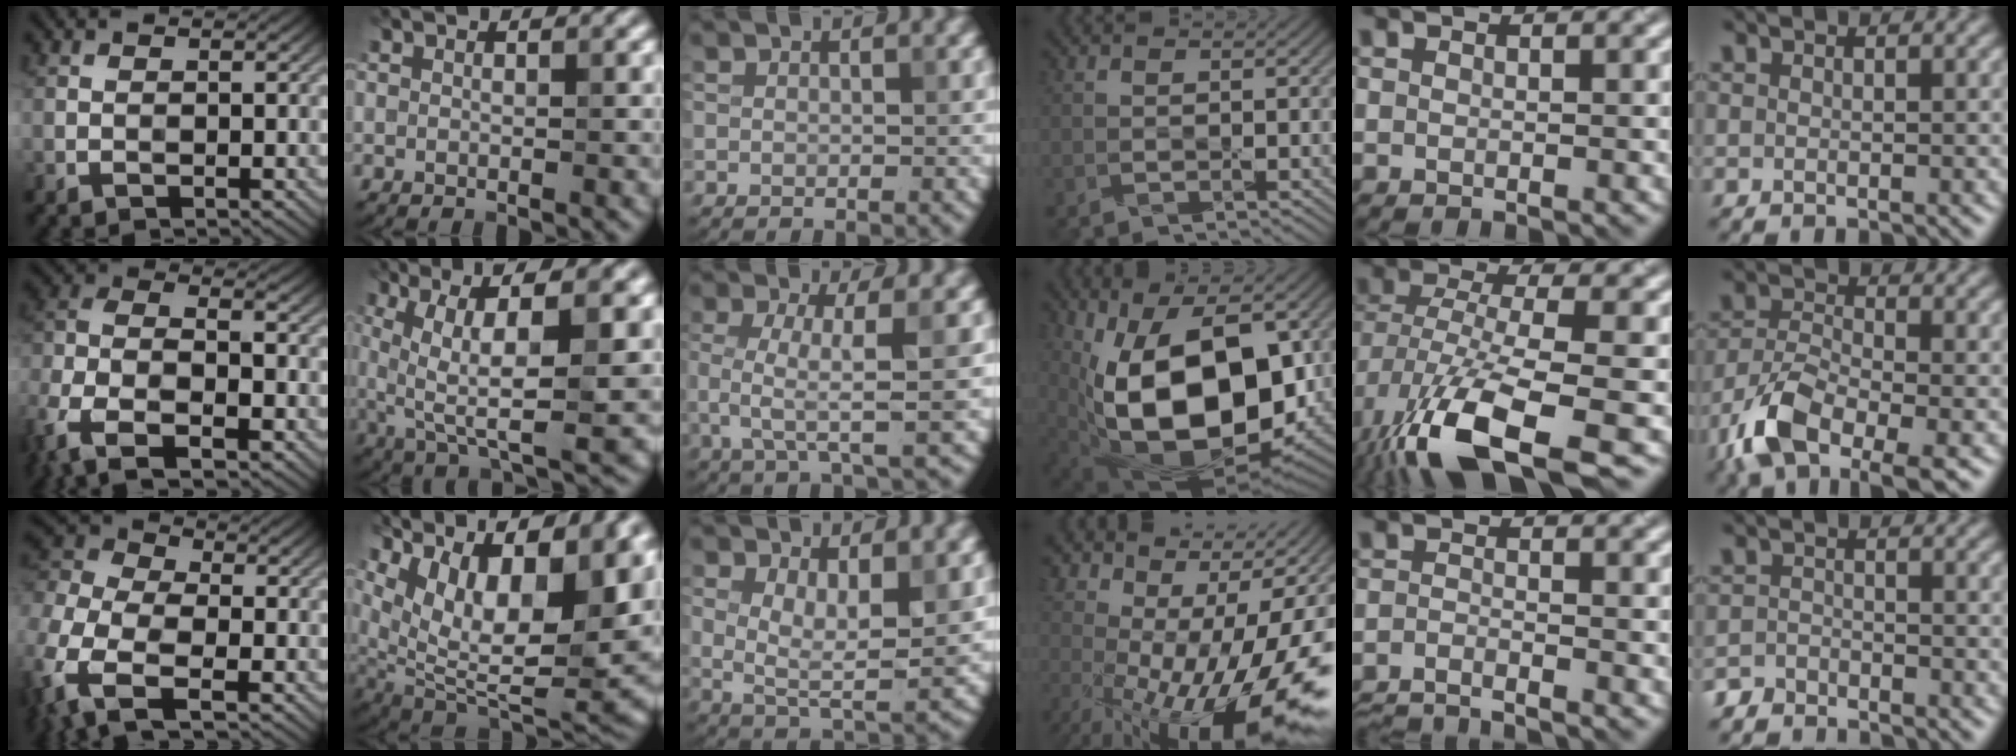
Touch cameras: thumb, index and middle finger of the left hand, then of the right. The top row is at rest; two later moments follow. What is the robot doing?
{"motion": "wipe", "object": "glasses"}